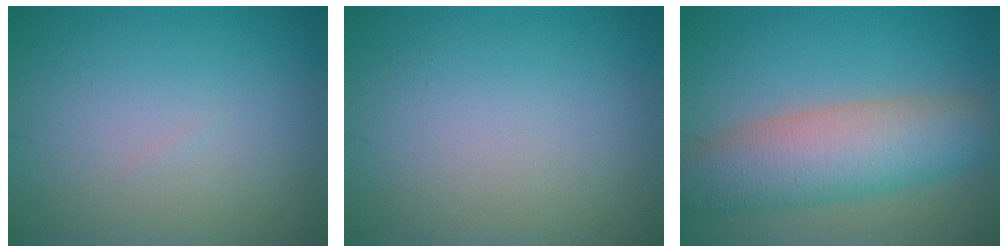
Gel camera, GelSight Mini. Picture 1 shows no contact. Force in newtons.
{"total": 0.0}
{"total": 7.6, "press": 7.6, "slide": 0.5}